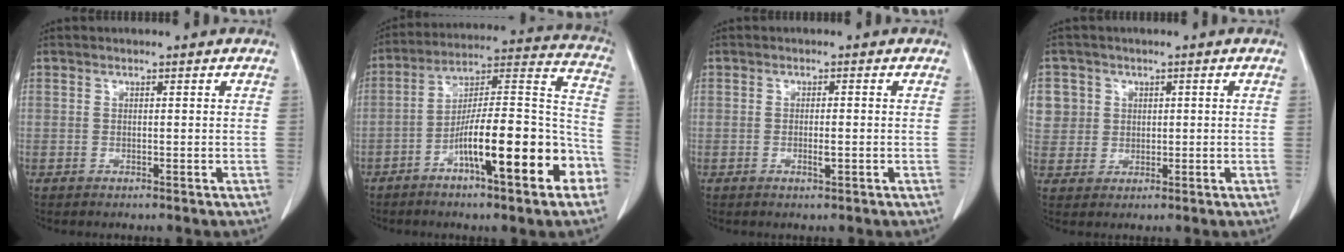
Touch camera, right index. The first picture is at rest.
{"total": 19.2, "force": [-8.5, 3.0, 17.0], "torque": [-0.246, 0.018, -0.131]}
{"total": 1.8, "force": [-0.5, 0.3, 1.7], "torque": [-0.032, -0.002, -0.009]}
{"total": 5.6, "force": [1.5, 5.3, 0.5], "torque": [-0.002, 0.015, 0.032]}